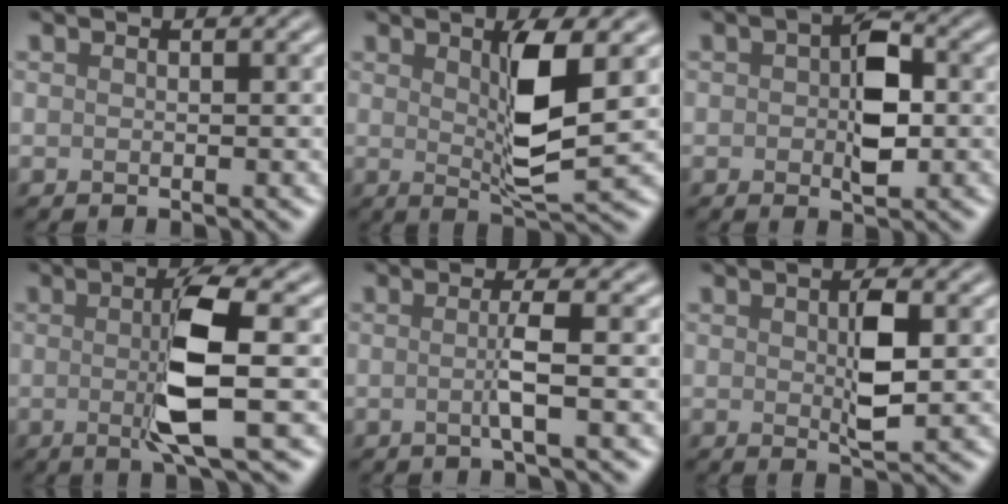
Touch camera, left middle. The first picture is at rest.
{"total": 5.2, "force": [1.1, 1.1, 4.9], "torque": [-0.090, -0.009, 0.022]}
{"total": 4.7, "force": [0.1, 2.5, 4.1], "torque": [-0.059, 0.003, -0.002]}
{"total": 6.0, "force": [-0.2, 1.0, 5.9], "torque": [-0.110, -0.005, -0.005]}
{"total": 2.4, "force": [-0.2, 0.3, 2.4], "torque": [-0.048, -0.006, -0.009]}
{"total": 3.6, "force": [0.3, 1.2, 3.4], "torque": [-0.060, -0.002, 0.006]}